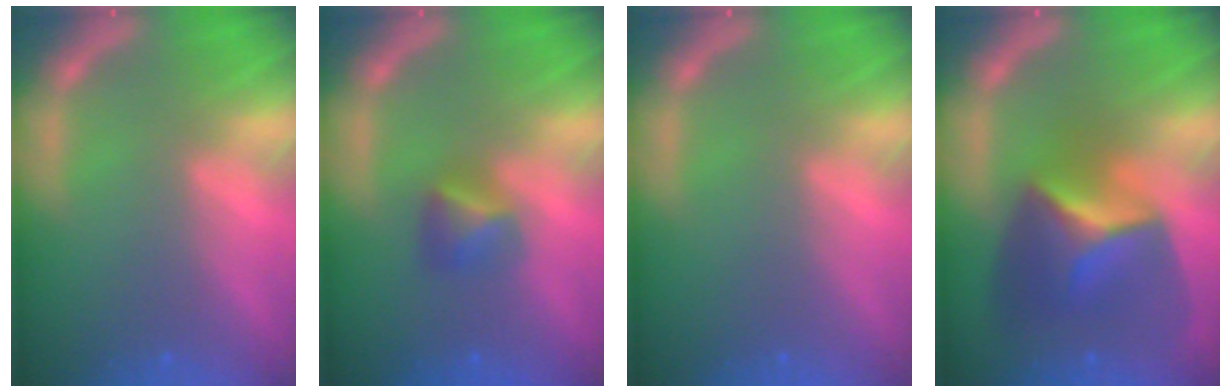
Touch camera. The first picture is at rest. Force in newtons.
{"total": 2.4}
{"total": 0.0}
{"total": 7.9}